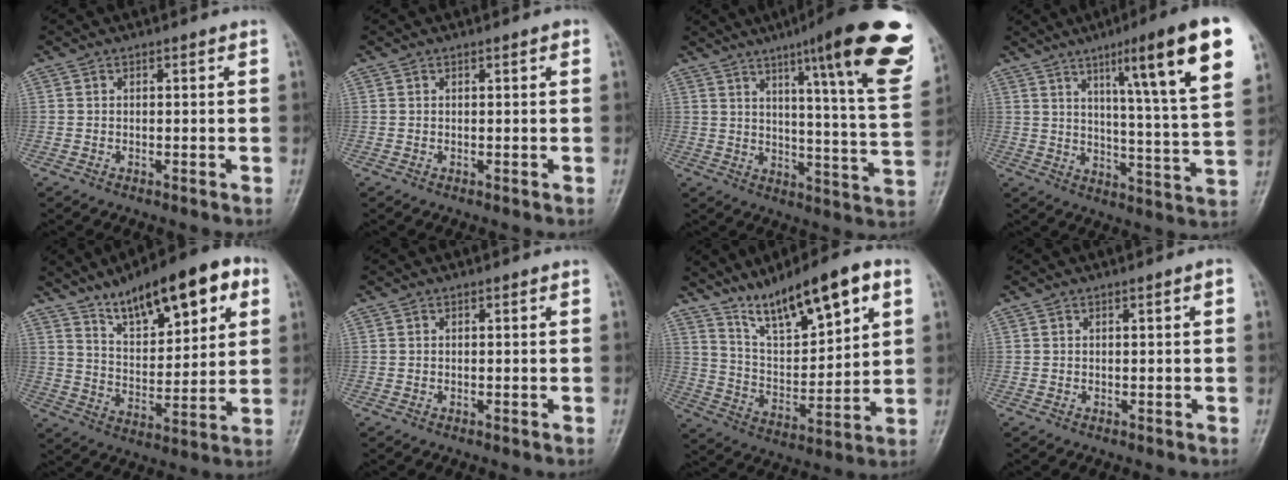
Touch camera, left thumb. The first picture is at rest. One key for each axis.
{"total": 0.6, "fx": 0.2, "fy": 0.1, "fz": 0.5, "tx": -0.007, "ty": 0.001, "tz": 0.002}
{"total": 24.0, "fx": 13.3, "fy": 3.1, "fz": 19.7, "tx": -0.247, "ty": -0.050, "tz": 0.175}
{"total": 20.1, "fx": 10.0, "fy": 1.9, "fz": 17.4, "tx": -0.232, "ty": -0.032, "tz": 0.143}
{"total": 18.2, "fx": 9.9, "fy": 7.0, "fz": 13.5, "tx": -0.163, "ty": -0.027, "tz": 0.160}
{"total": 0.0}
{"total": 16.0, "fx": 9.9, "fy": 4.7, "fz": 11.7, "tx": -0.170, "ty": -0.043, "tz": 0.183}
{"total": 0.9, "fx": 0.2, "fy": 0.0, "fz": 0.9, "tx": -0.016, "ty": 0.001, "tz": 0.003}